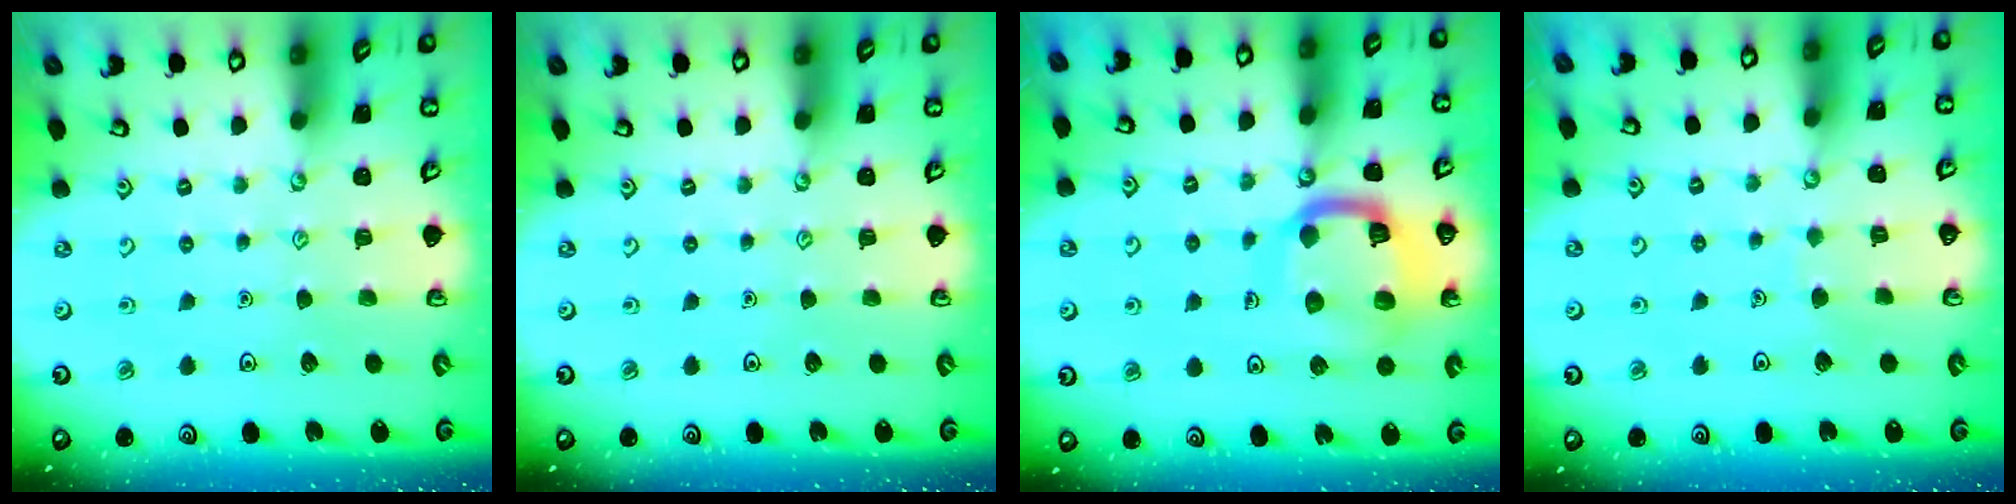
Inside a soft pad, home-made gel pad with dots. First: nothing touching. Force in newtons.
{"total": 0.0}
{"total": 15.5, "press": 15.5, "slide": 1.2}
{"total": 3.0, "press": 3.0, "slide": 0.2}